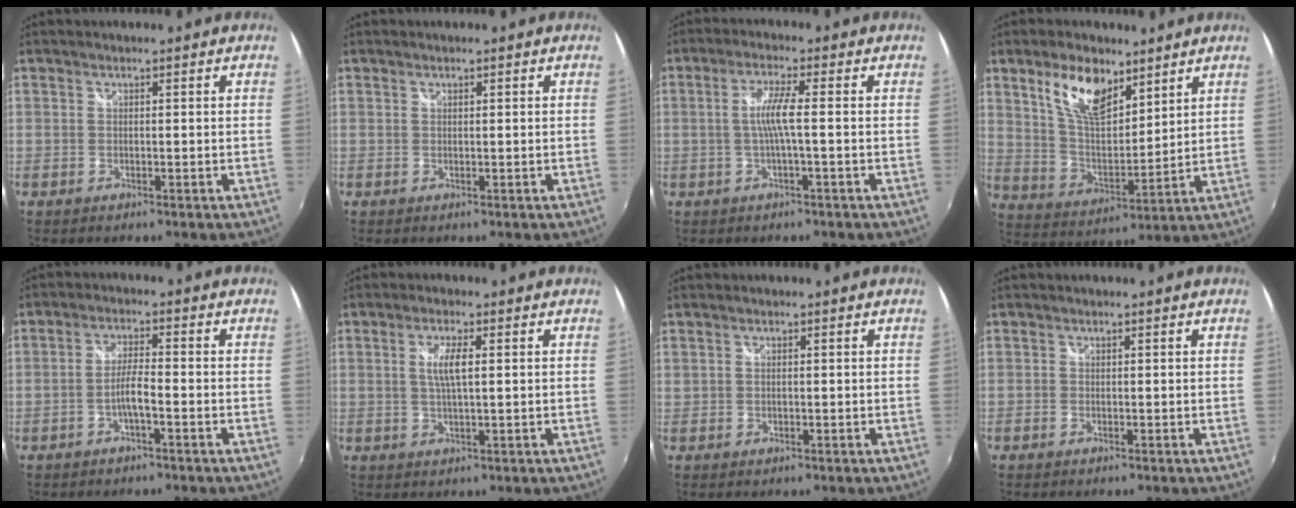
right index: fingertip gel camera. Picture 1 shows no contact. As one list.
[{"total": 0.0}, {"total": 4.6, "force": [-0.5, -0.4, 4.6], "torque": [-0.093, 0.000, -0.007]}, {"total": 12.3, "force": [7.4, 5.6, 8.1], "torque": [-0.148, 0.007, 0.145]}, {"total": 3.4, "force": [-1.7, 0.0, 2.9], "torque": [-0.058, 0.003, -0.032]}, {"total": 4.1, "force": [0.8, 0.8, 4.0], "torque": [-0.075, -0.002, 0.014]}, {"total": 0.9, "force": [0.3, 0.6, 0.7], "torque": [-0.014, 0.000, 0.005]}, {"total": 0.0}]